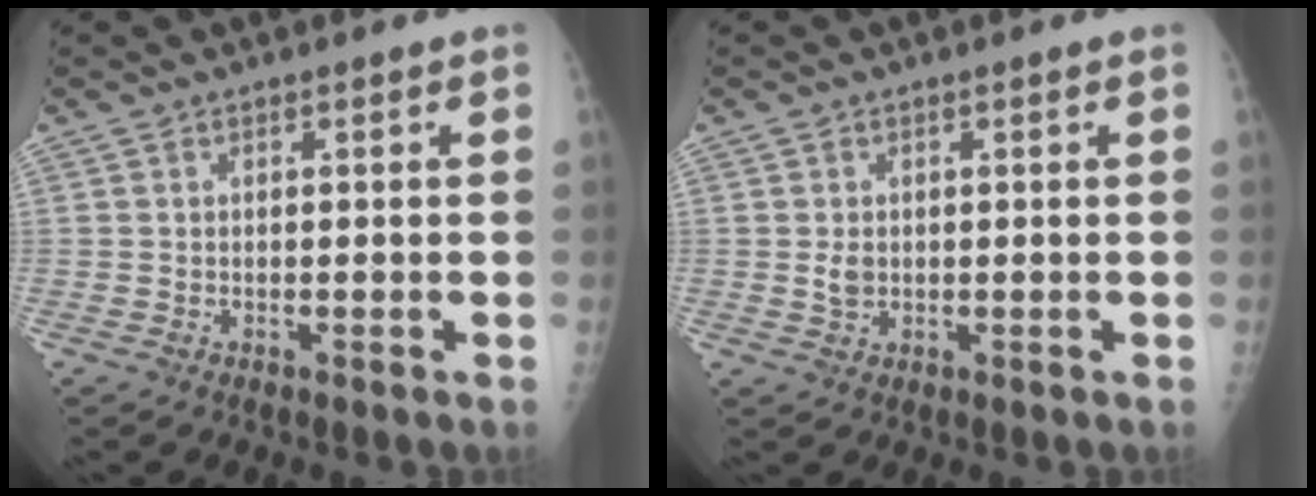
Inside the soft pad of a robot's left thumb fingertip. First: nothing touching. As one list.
[{"total": 2.1, "force": [0.2, 1.6, 1.3], "torque": [-0.019, -0.003, 0.009]}]